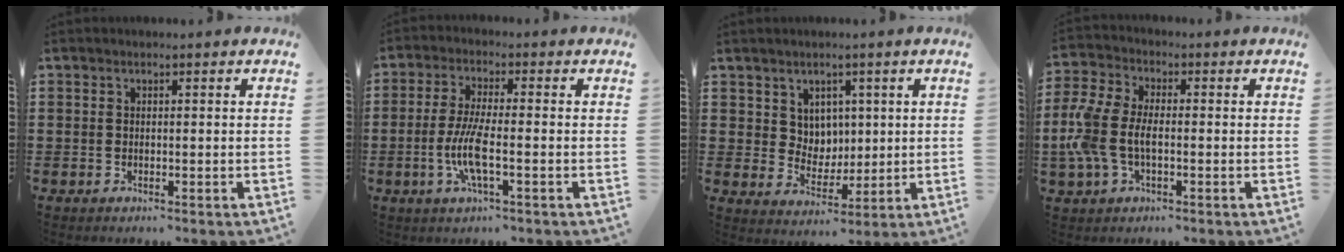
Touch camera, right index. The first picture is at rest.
{"total": 6.7, "force": [-1.7, 1.3, 6.3], "torque": [-0.142, -0.014, -0.040]}
{"total": 5.1, "force": [2.7, 4.3, 0.8], "torque": [-0.030, 0.003, 0.048]}
{"total": 6.9, "force": [-1.4, 3.9, 5.5], "torque": [-0.152, -0.006, -0.038]}